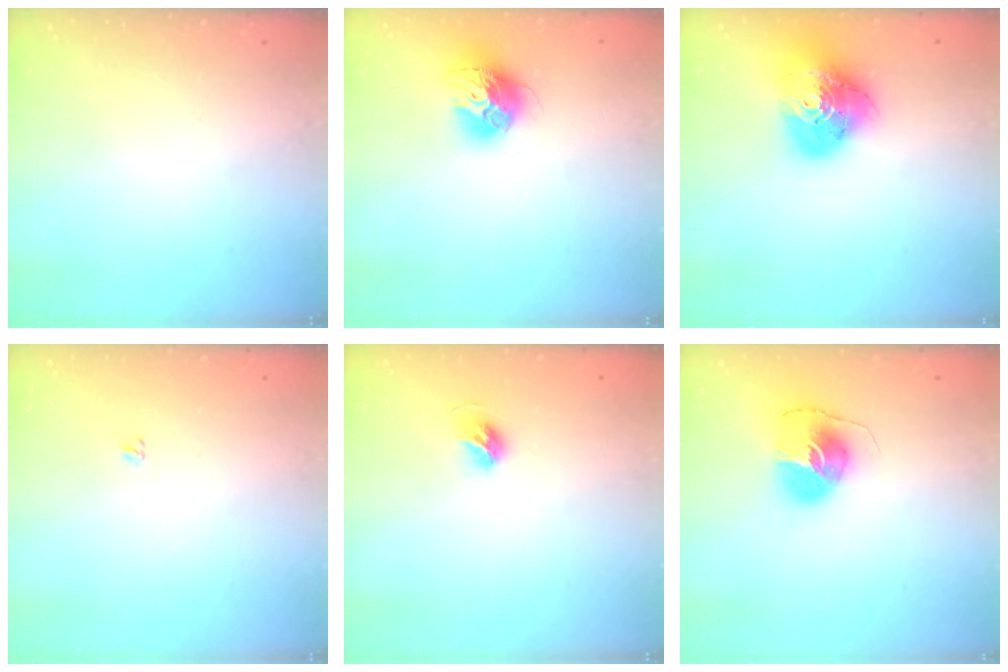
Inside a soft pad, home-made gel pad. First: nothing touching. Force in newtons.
{"total": 13.8, "press": 13.8, "slide": 1.3}
{"total": 18.4, "press": 18.3, "slide": 2.1}
{"total": 3.1, "press": 3.0, "slide": 0.4}
{"total": 6.7, "press": 6.7, "slide": 0.9}
{"total": 8.2, "press": 8.1, "slide": 1.3}